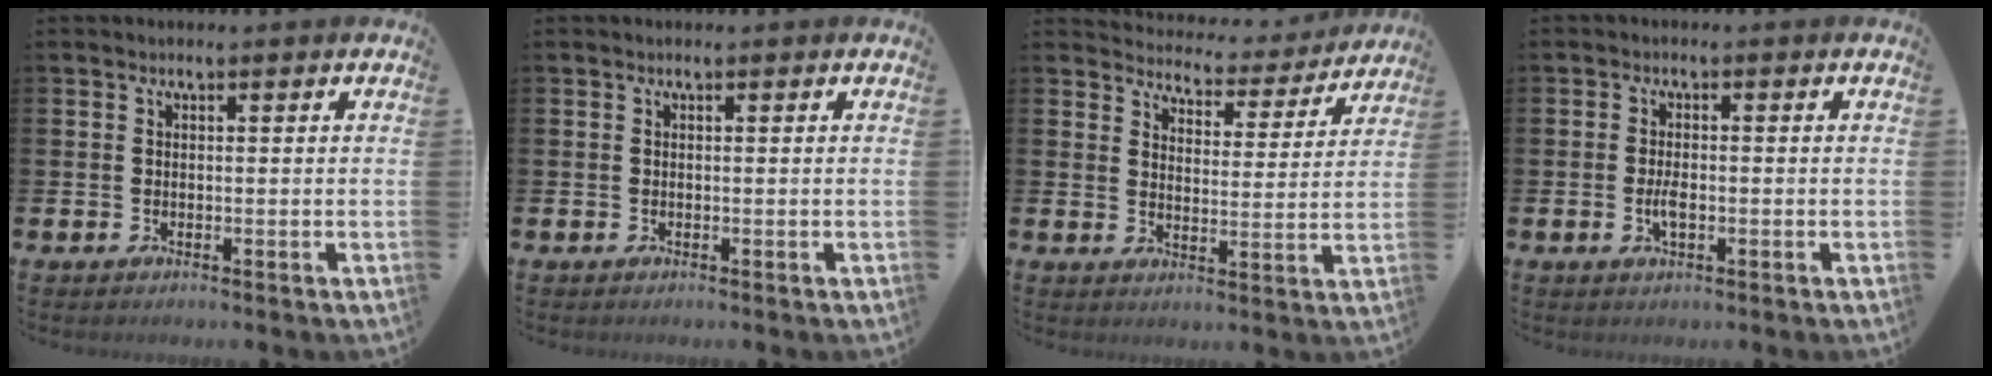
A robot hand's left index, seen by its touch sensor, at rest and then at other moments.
{"total": 0.0}
{"total": 4.2, "force": [4.1, 1.0, 0.1], "torque": [-0.023, -0.040, 0.064]}
{"total": 2.4, "force": [-0.5, 0.9, 2.1], "torque": [-0.038, -0.002, -0.010]}